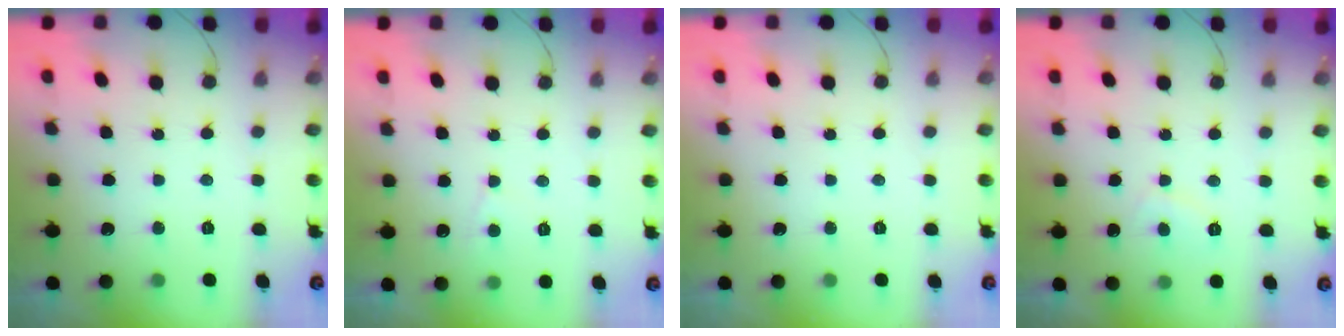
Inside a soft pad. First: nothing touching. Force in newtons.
{"total": 3.6, "press": 3.6, "slide": 0.3}
{"total": 0.0}
{"total": 2.4, "press": 2.3, "slide": 0.7}